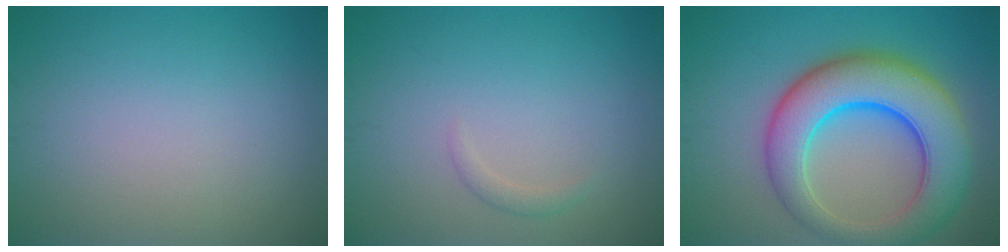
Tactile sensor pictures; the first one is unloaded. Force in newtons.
{"total": 0.8, "press": 0.8, "slide": 0.1}
{"total": 10.1, "press": 10.1, "slide": 0.4}